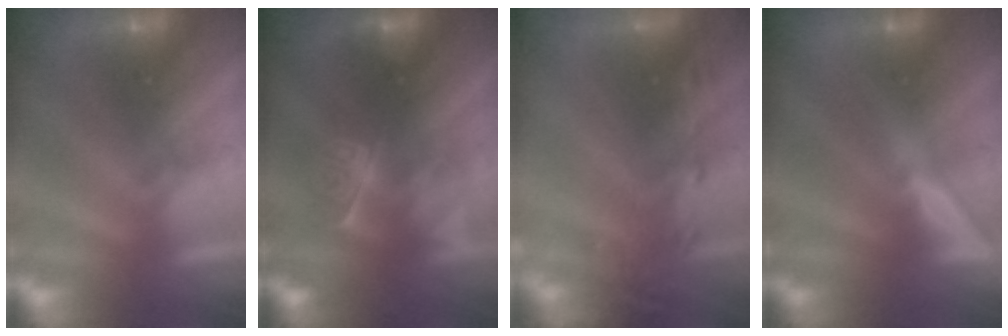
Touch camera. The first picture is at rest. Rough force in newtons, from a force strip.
{"total": 2.5}
{"total": 6.3}
{"total": 3.2}